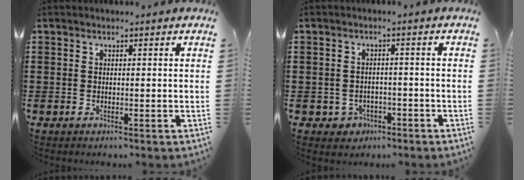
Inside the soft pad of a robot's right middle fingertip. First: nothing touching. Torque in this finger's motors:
{"motor_torque": [0.44, -0.30, 0.00, 0.00]}